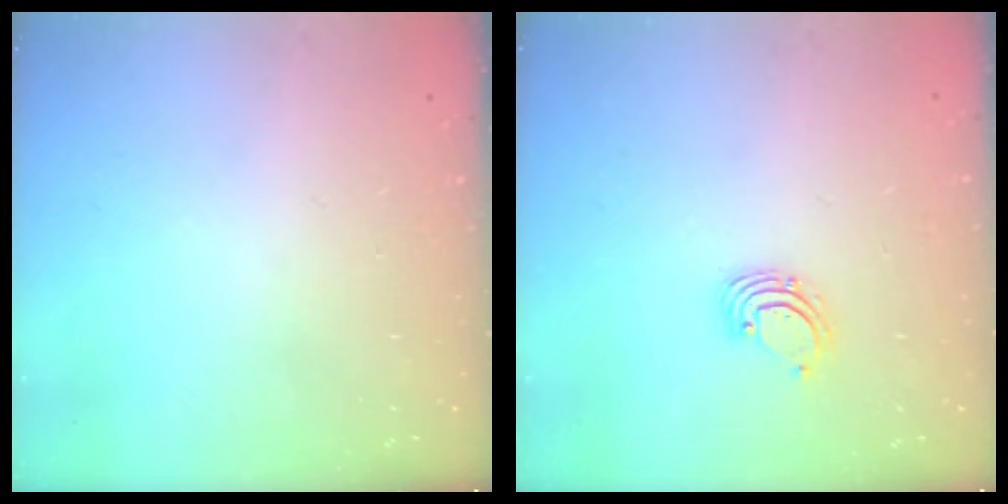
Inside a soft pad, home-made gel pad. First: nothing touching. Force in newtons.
{"total": 2.3, "press": 2.3, "slide": 0.2}